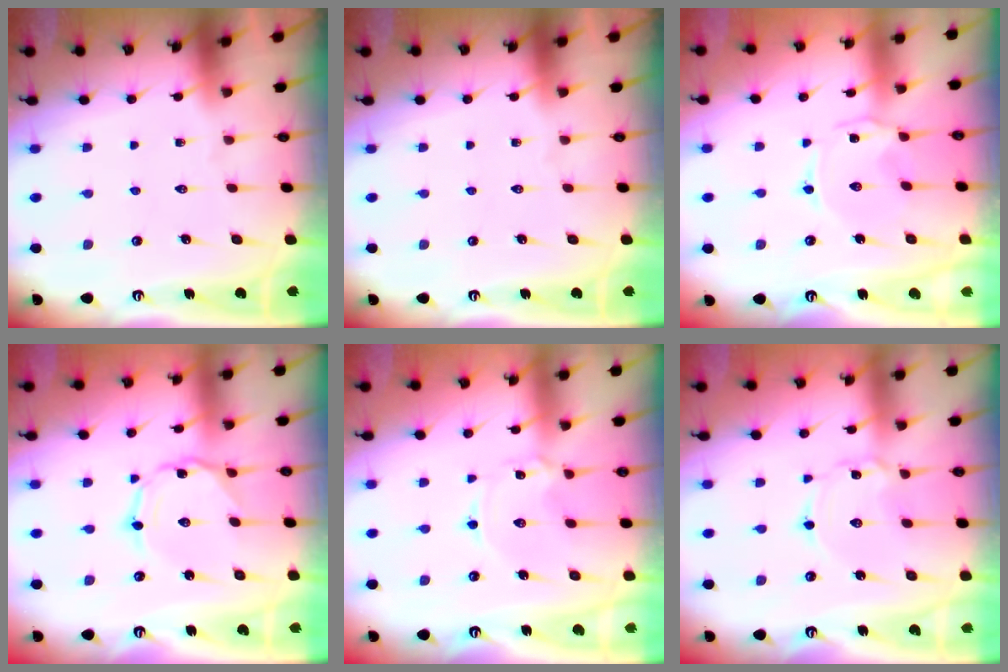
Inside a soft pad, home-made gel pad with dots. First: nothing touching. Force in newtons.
{"total": 0.0}
{"total": 0.6, "press": 0.4, "slide": 0.4}
{"total": 1.1, "press": 1.0, "slide": 0.2}
{"total": 0.9, "press": 0.9, "slide": 0.1}
{"total": 2.0, "press": 2.0, "slide": 0.1}